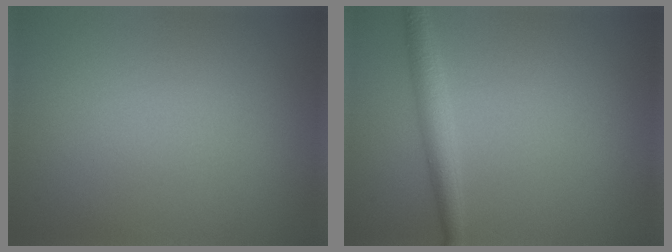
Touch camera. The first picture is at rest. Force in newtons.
{"total": 2.4, "press": 2.4, "slide": 0.1}